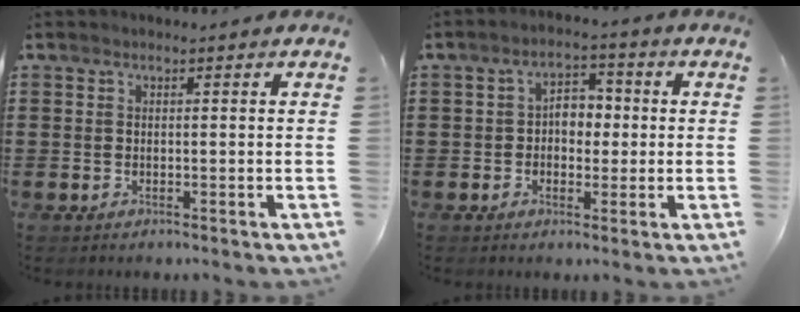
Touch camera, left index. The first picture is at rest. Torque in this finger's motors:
{"motor_torque": [0.19, 0.02, 0.18, 0.03]}